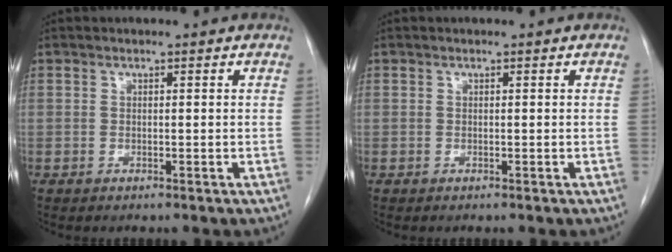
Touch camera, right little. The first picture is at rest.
{"total": 0.0}